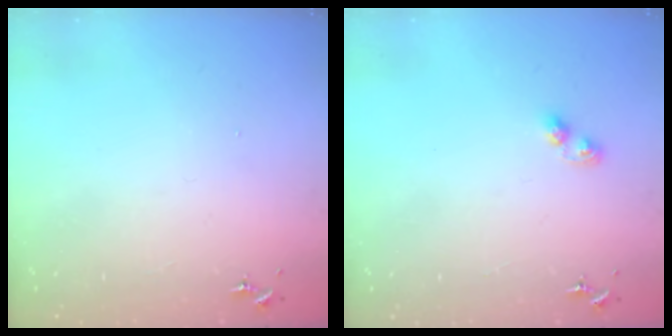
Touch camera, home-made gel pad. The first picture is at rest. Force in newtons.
{"total": 2.6, "press": 2.6, "slide": 0.4}